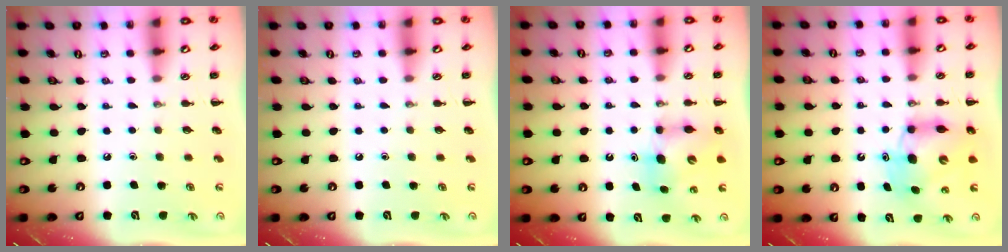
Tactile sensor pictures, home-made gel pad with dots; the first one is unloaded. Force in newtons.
{"total": 0.0}
{"total": 6.7, "press": 6.7, "slide": 0.4}
{"total": 8.4, "press": 8.4, "slide": 0.9}